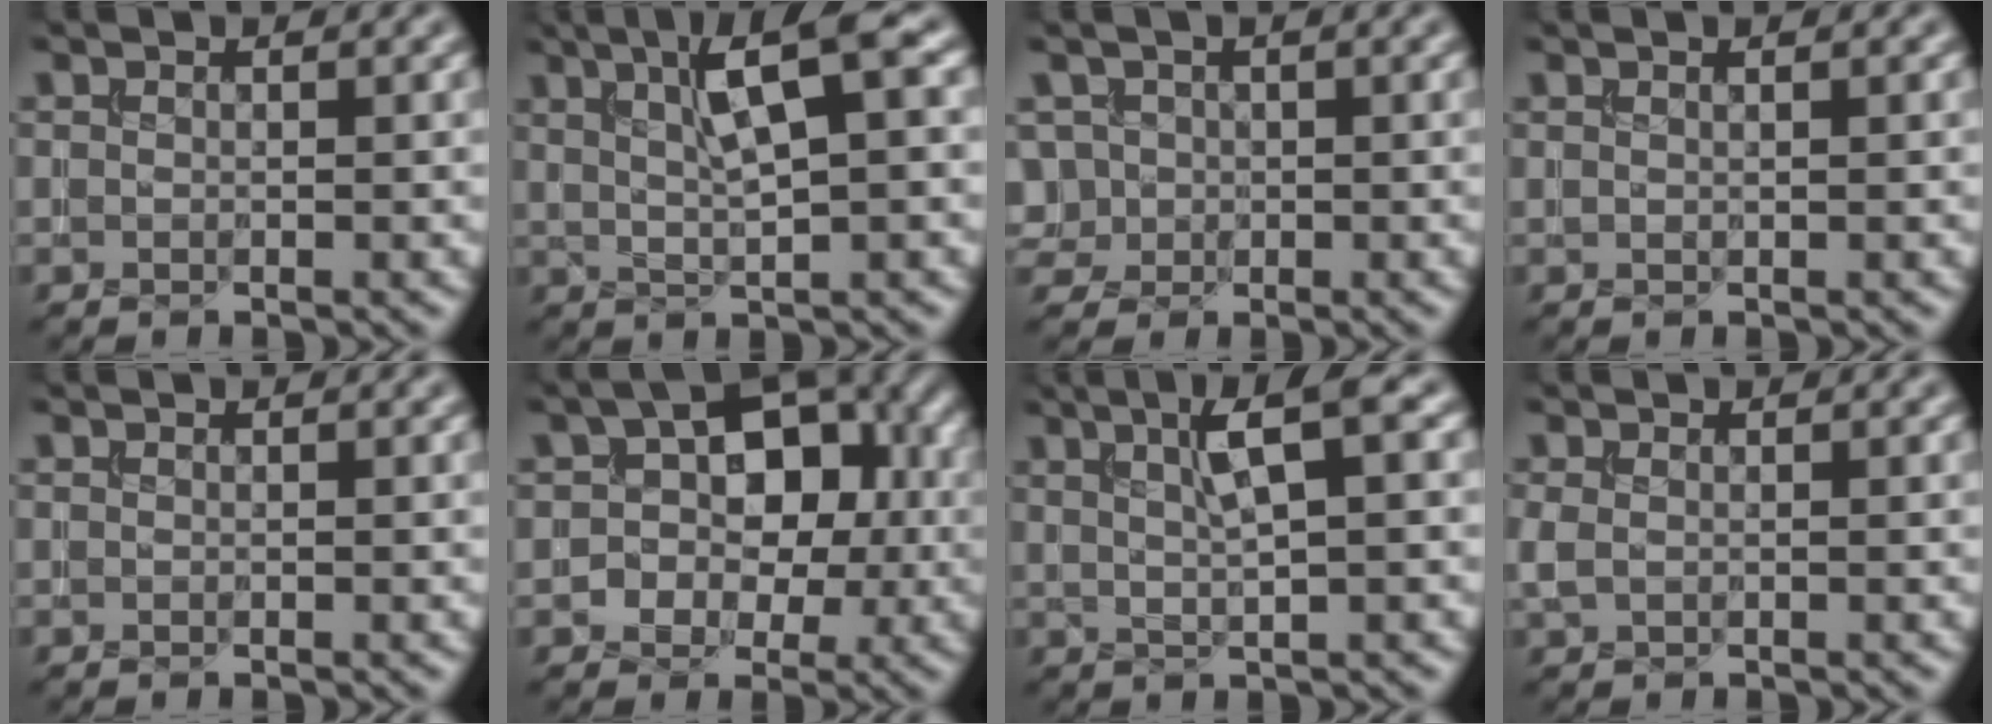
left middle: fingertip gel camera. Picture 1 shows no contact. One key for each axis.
{"total": 6.1, "fx": 2.3, "fy": 1.2, "fz": 5.5, "tx": -0.089, "ty": 0.008, "tz": 0.037}
{"total": 2.5, "fx": 0.1, "fy": 2.4, "fz": 0.8, "tx": -0.017, "ty": 0.011, "tz": 0.009}
{"total": 1.0, "fx": 0.6, "fy": 0.3, "fz": 0.7, "tx": -0.008, "ty": -0.002, "tz": 0.002}
{"total": 0.0}
{"total": 7.2, "fx": 0.3, "fy": 5.0, "fz": 5.2, "tx": -0.050, "ty": 0.021, "tz": -0.008}
{"total": 4.4, "fx": 1.7, "fy": 0.8, "fz": 4.0, "tx": -0.067, "ty": 0.008, "tz": 0.029}
{"total": 1.2, "fx": 0.0, "fy": 0.8, "fz": 0.9, "tx": -0.024, "ty": 0.000, "tz": 0.001}